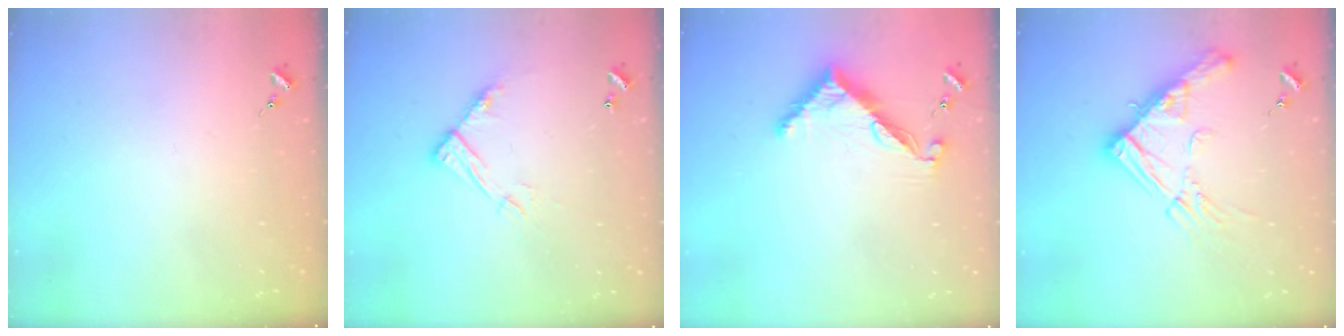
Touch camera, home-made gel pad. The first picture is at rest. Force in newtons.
{"total": 11.1, "press": 11.0, "slide": 0.5}
{"total": 7.9, "press": 7.9, "slide": 0.1}
{"total": 16.4, "press": 16.4, "slide": 1.8}